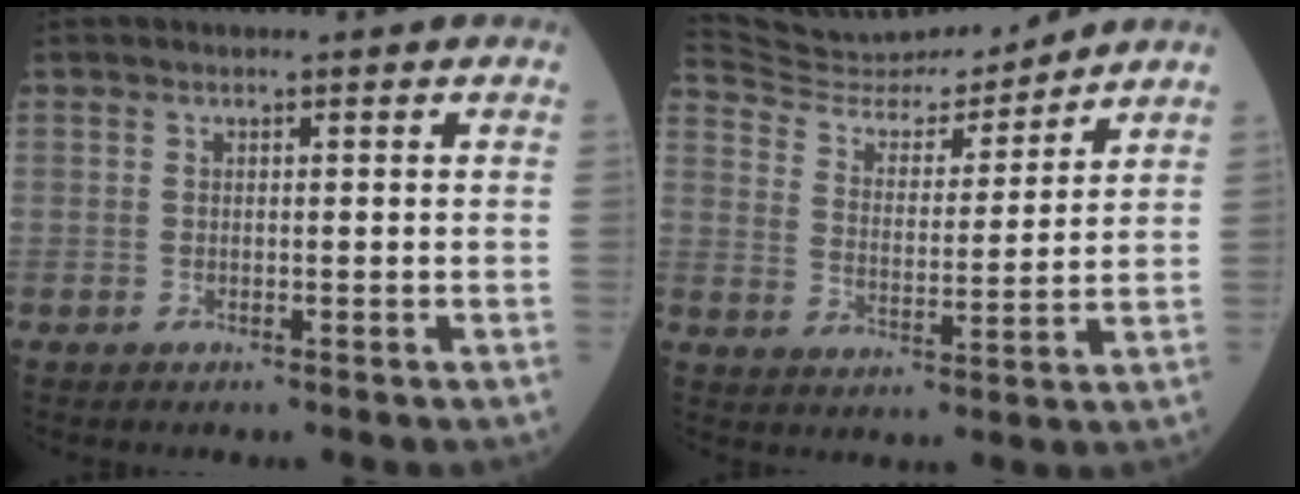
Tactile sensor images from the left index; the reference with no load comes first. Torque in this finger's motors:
{"motor_torque": [0.48, -0.99, 0.05, 0.00]}